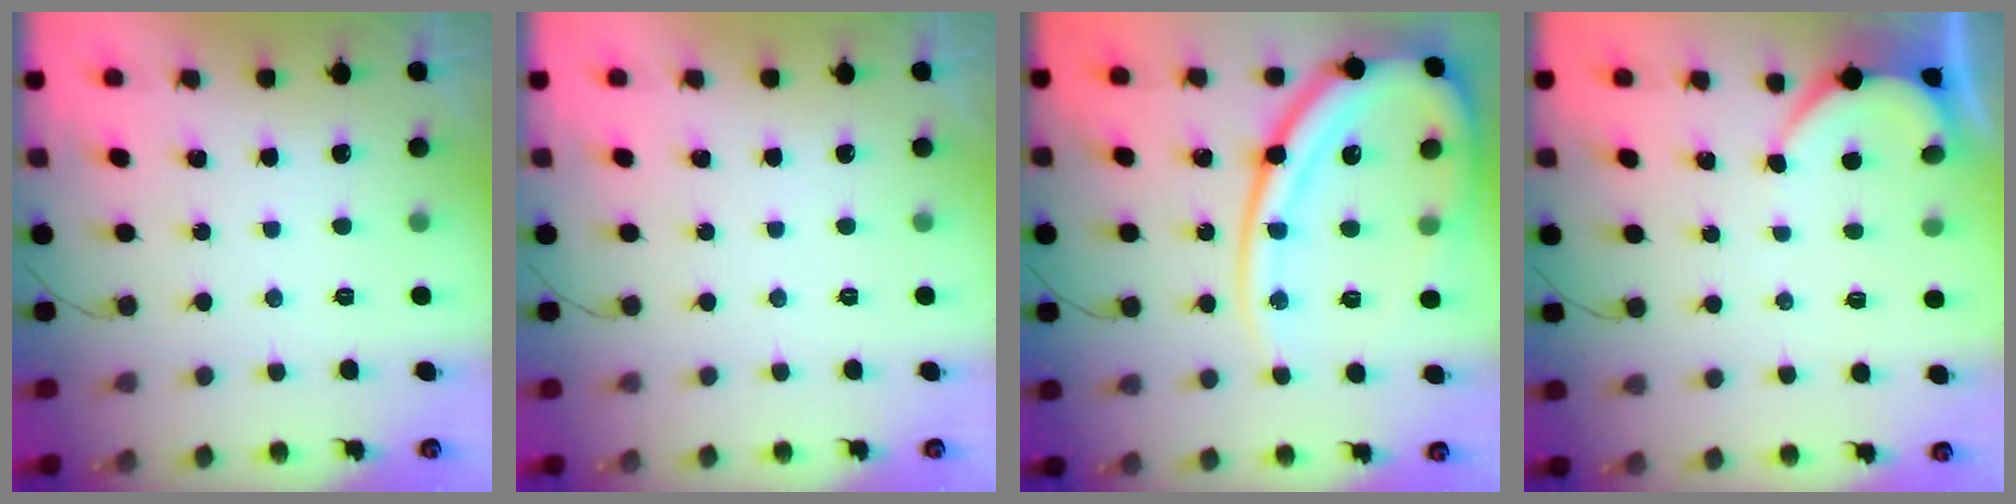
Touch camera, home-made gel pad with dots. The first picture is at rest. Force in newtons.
{"total": 0.0}
{"total": 25.5, "press": 25.4, "slide": 2.4}
{"total": 2.6, "press": 2.6, "slide": 0.4}